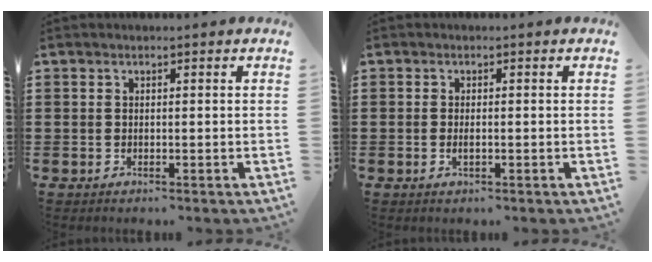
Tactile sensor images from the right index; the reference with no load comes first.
{"total": 1.1, "force": [-0.2, 0.4, 1.1], "torque": [-0.018, 0.000, -0.003]}